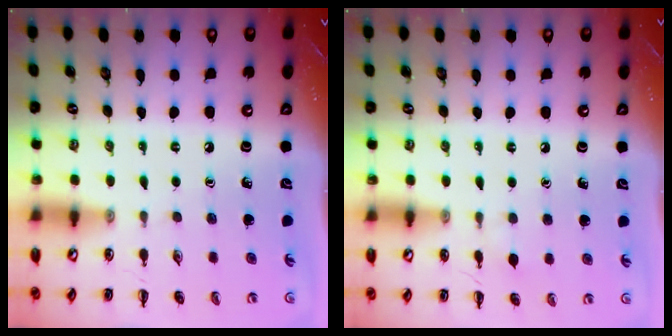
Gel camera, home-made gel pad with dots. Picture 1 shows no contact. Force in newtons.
{"total": 3.9, "press": 3.8, "slide": 0.9}